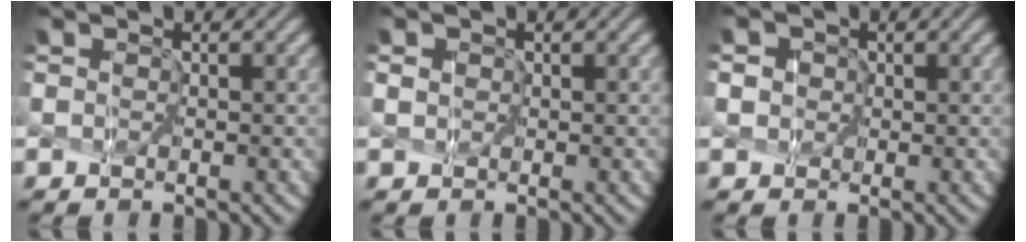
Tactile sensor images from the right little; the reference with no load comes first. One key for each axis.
{"total": 2.0, "fx": 0.7, "fy": 1.6, "fz": 0.9, "tx": -0.009, "ty": 0.017, "tz": -0.001}
{"total": 4.2, "fx": 1.5, "fy": 3.5, "fz": 1.6, "tx": -0.035, "ty": 0.033, "tz": 0.012}